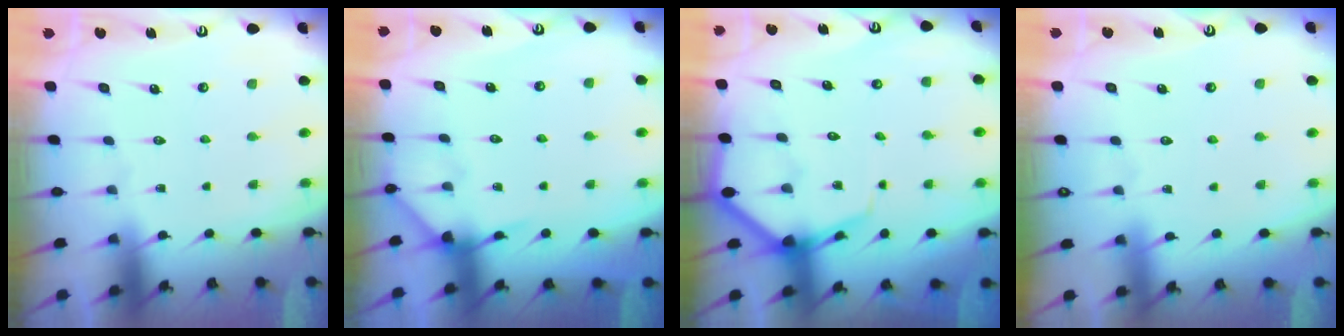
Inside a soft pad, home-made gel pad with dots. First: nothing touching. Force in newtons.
{"total": 7.1, "press": 7.0, "slide": 0.5}
{"total": 6.7, "press": 6.7, "slide": 0.7}
{"total": 3.1, "press": 3.1, "slide": 0.5}